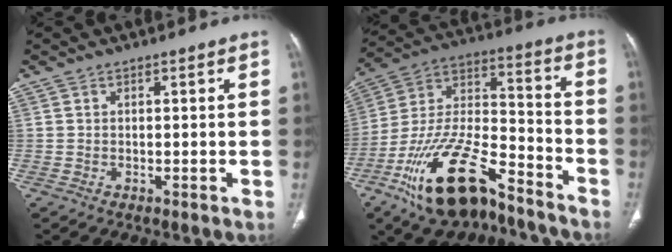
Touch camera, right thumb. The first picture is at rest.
{"total": 22.2, "force": [-13.9, 8.9, 14.8], "torque": [-0.290, 0.069, -0.250]}